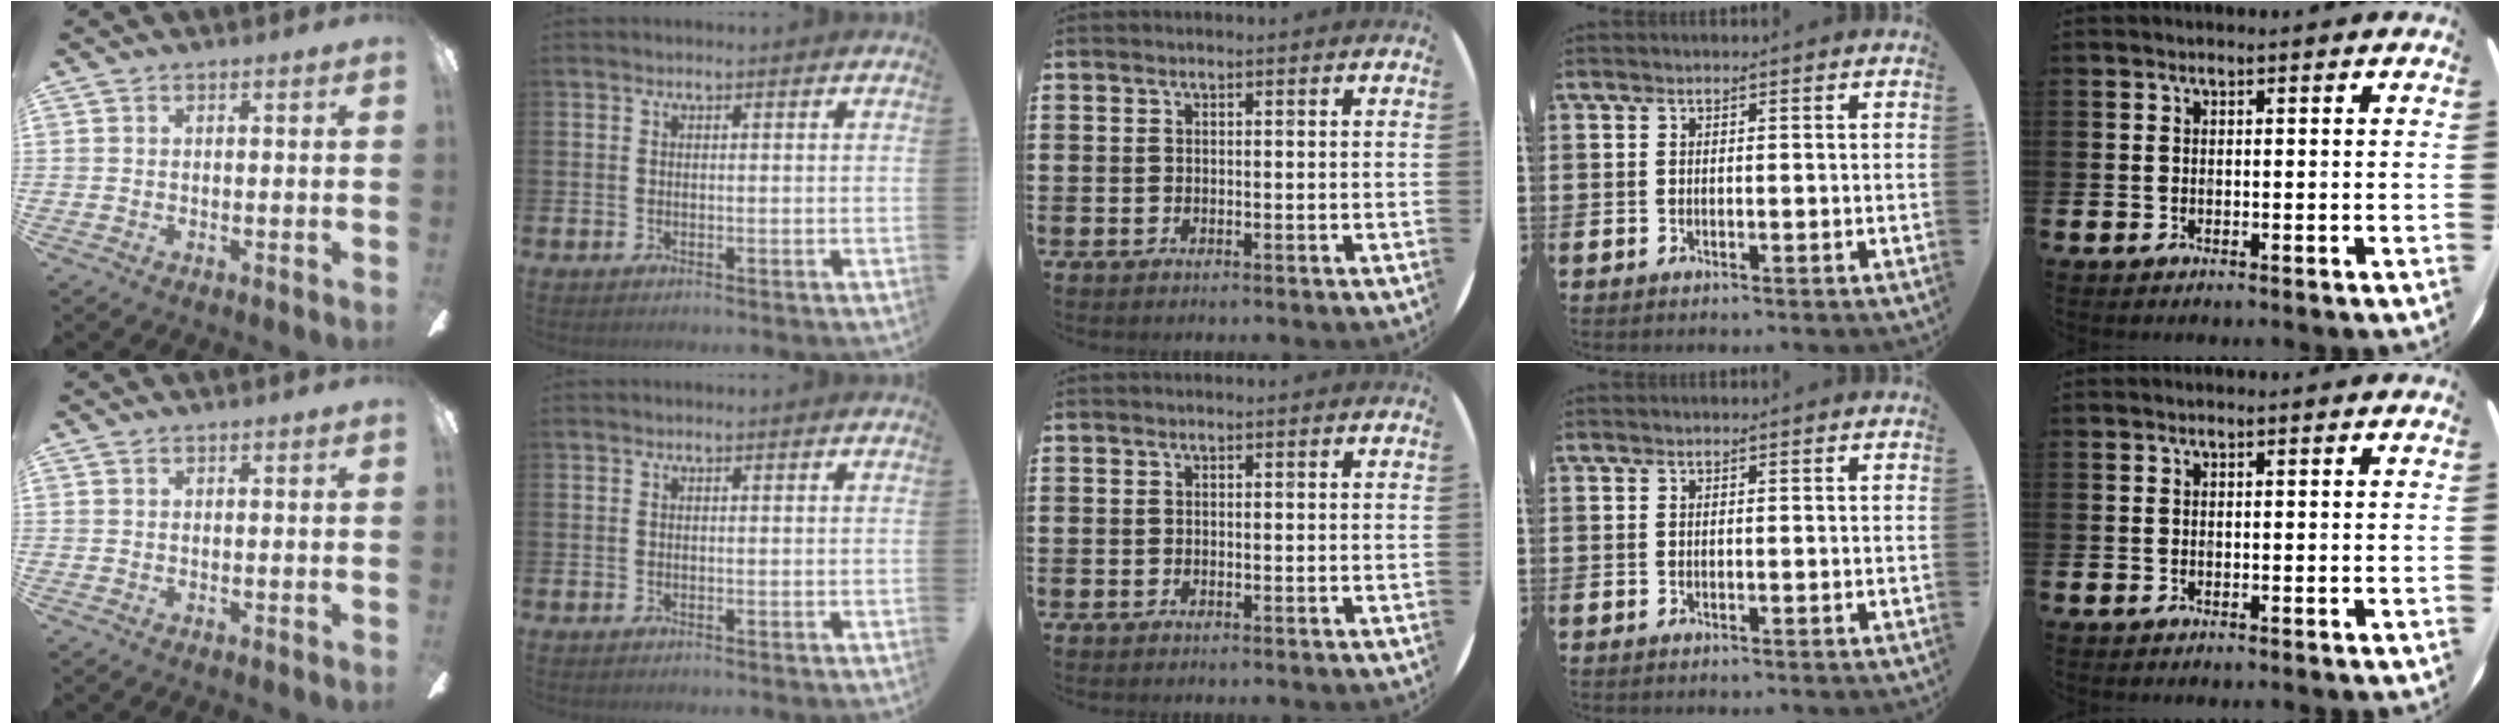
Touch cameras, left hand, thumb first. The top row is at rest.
{}